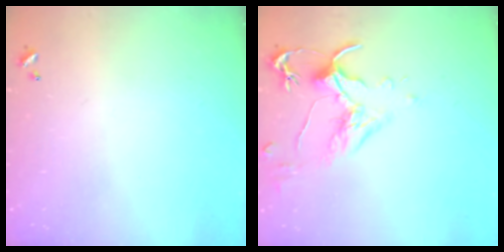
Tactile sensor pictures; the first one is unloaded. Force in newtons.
{"total": 1.6, "press": 1.4, "slide": 0.7}